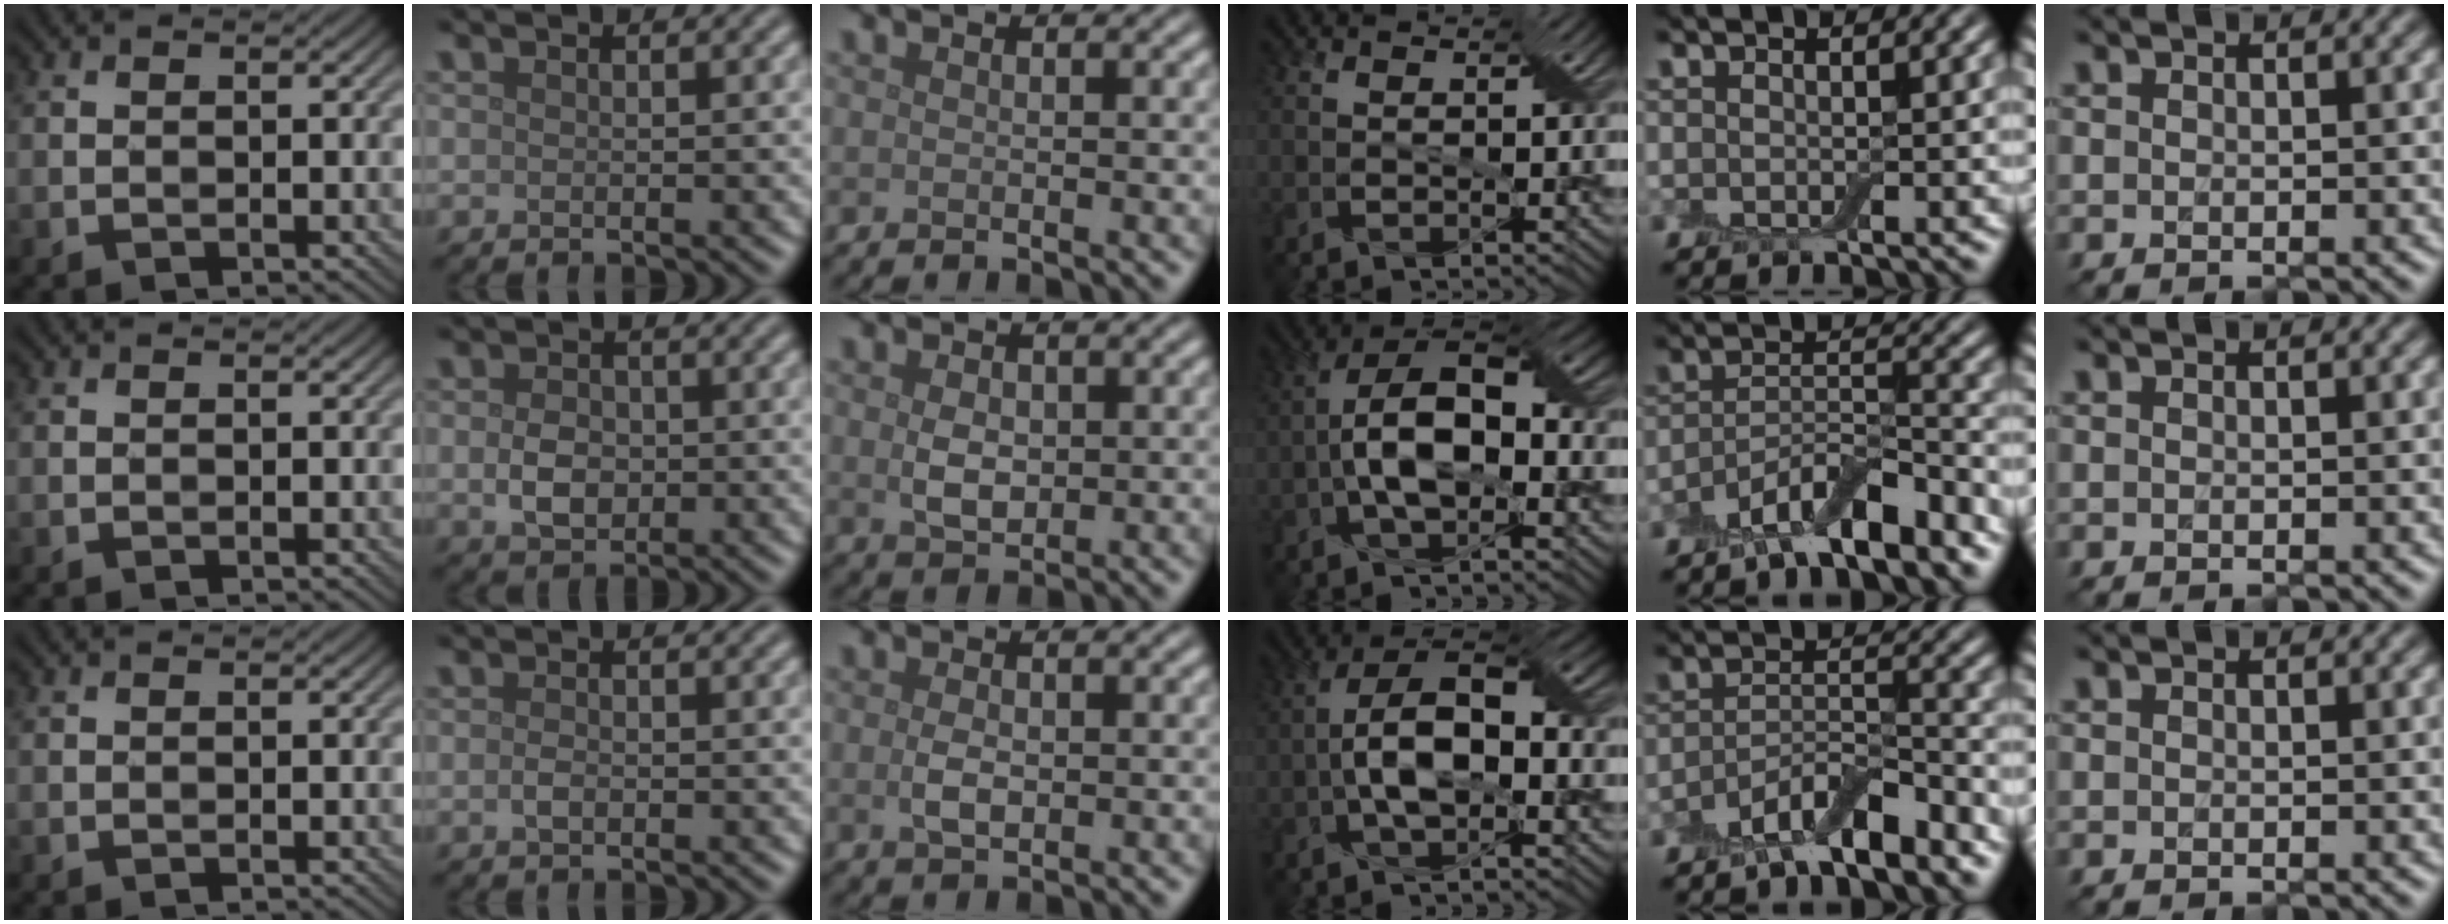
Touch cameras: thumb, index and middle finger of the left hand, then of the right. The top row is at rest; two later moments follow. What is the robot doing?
{"motion": "fold", "object": "apron"}